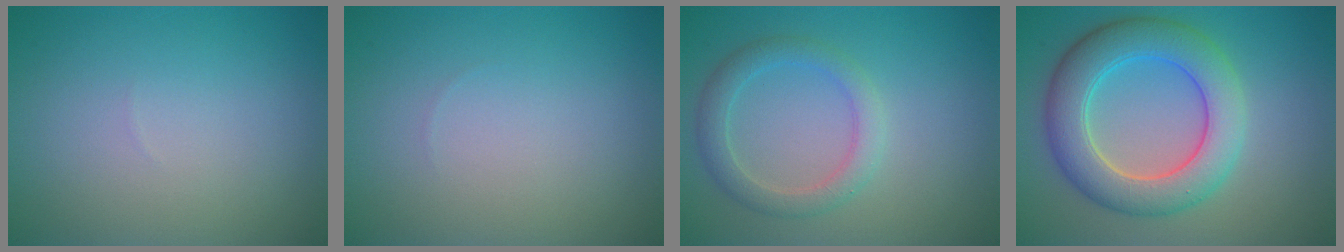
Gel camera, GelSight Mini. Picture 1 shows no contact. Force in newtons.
{"total": 0.0}
{"total": 2.7, "press": 2.7, "slide": 0.1}
{"total": 7.1, "press": 7.1, "slide": 0.1}